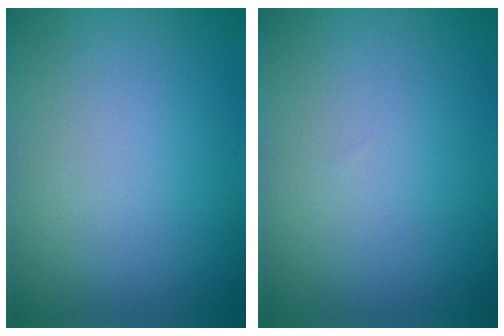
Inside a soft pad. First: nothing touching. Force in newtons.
{"total": 0.0}